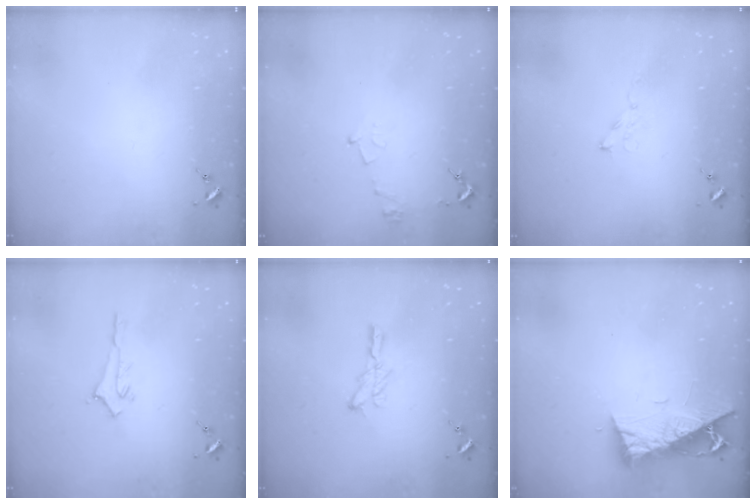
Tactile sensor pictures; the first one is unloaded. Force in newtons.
{"total": 6.2, "press": 6.2, "slide": 0.7}
{"total": 3.5, "press": 3.5, "slide": 0.4}
{"total": 2.9, "press": 2.8, "slide": 0.4}
{"total": 6.1, "press": 6.0, "slide": 0.7}
{"total": 9.4, "press": 9.3, "slide": 1.3}